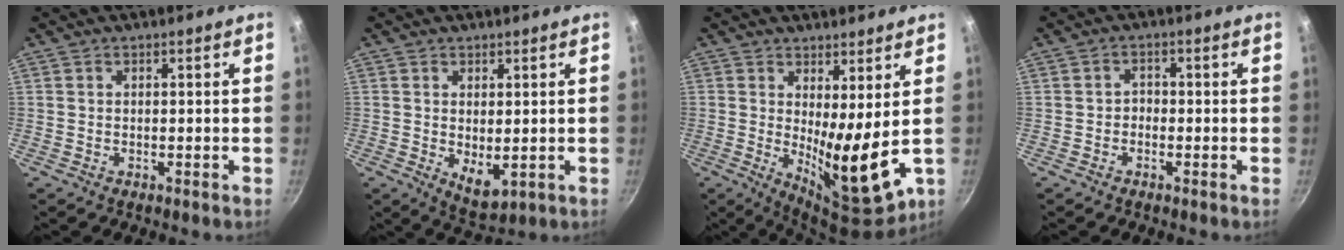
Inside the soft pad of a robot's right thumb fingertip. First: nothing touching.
{"total": 5.5, "force": [0.2, 2.8, 4.8], "torque": [-0.067, -0.018, 0.014]}
{"total": 10.9, "force": [1.7, 3.0, 10.4], "torque": [-0.153, -0.043, 0.034]}
{"total": 1.7, "force": [-0.8, 1.3, 0.7], "torque": [-0.005, 0.011, -0.018]}